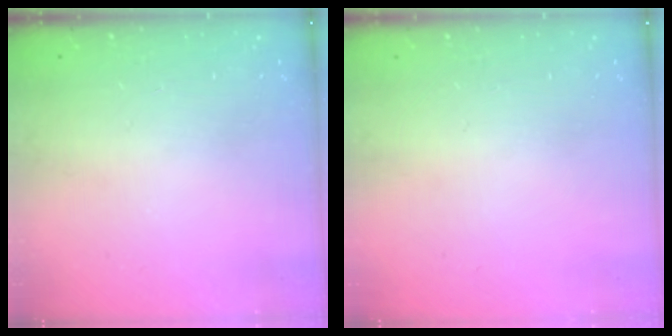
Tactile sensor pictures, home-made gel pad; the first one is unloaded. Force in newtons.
{"total": 0.0}